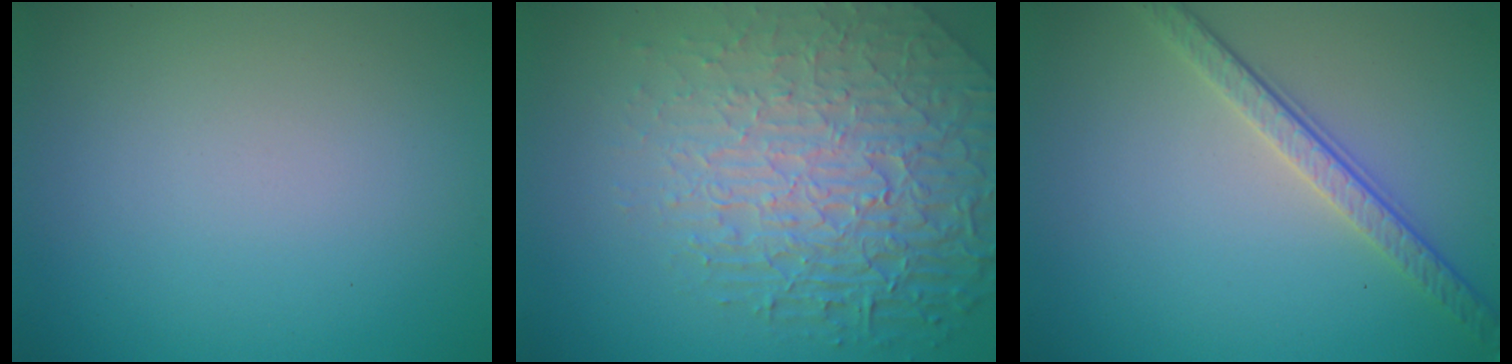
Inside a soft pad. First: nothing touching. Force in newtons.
{"total": 8.4, "press": 5.9, "slide": 6.0}
{"total": 3.8, "press": 2.8, "slide": 2.6}